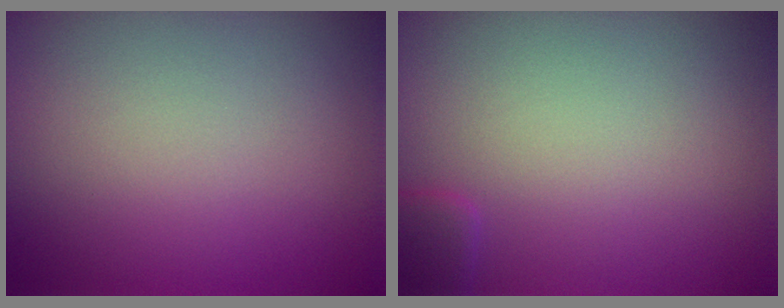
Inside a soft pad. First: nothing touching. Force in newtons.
{"total": 1.6, "press": 1.6, "slide": 0.1}